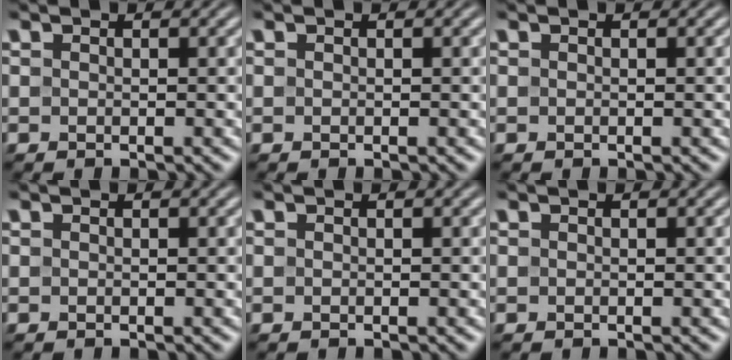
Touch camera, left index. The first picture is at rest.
{"total": 0.0}
{"total": 0.0}
{"total": 0.0}
{"total": 0.0}
{"total": 0.0}